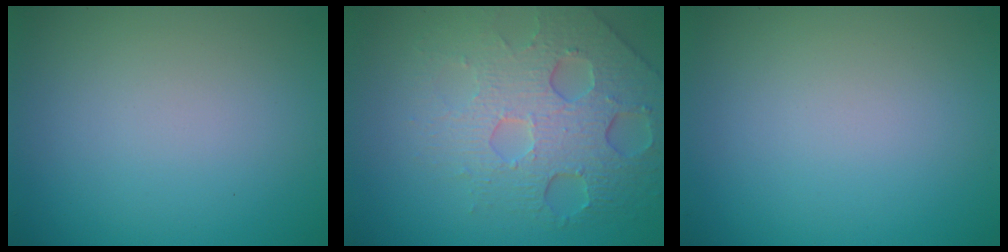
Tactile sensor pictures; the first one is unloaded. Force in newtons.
{"total": 7.1, "press": 5.0, "slide": 5.0}
{"total": 0.0}